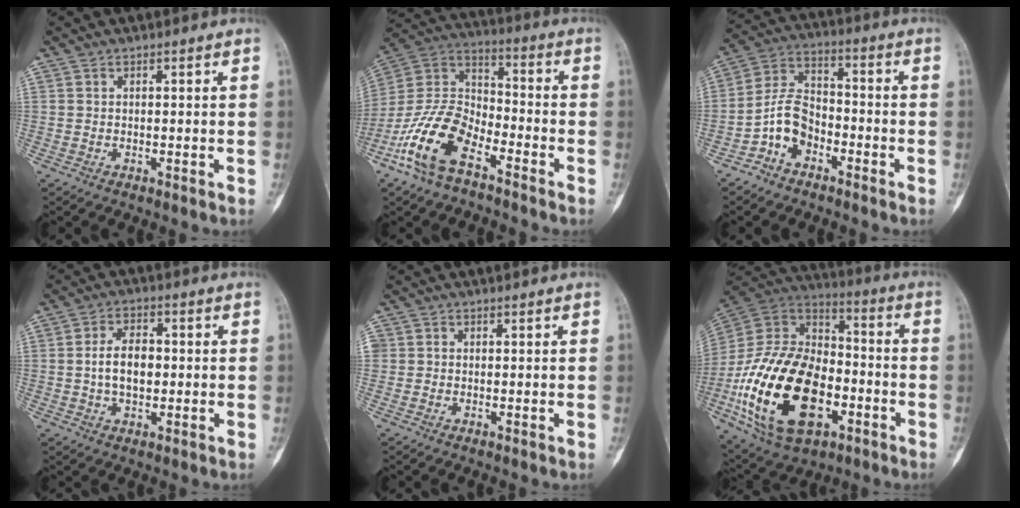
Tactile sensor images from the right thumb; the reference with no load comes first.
{"total": 16.0, "force": [-8.9, 7.8, 10.8], "torque": [-0.213, 0.058, -0.182]}
{"total": 8.8, "force": [-4.3, 5.9, 5.0], "torque": [-0.084, 0.047, -0.092]}
{"total": 6.9, "force": [-0.1, 4.3, 5.4], "torque": [-0.083, 0.014, -0.005]}
{"total": 1.3, "force": [0.0, 1.3, 0.3], "torque": [0.003, 0.004, -0.001]}
{"total": 29.6, "force": [-9.0, 17.8, 21.9], "torque": [-0.417, 0.041, -0.144]}